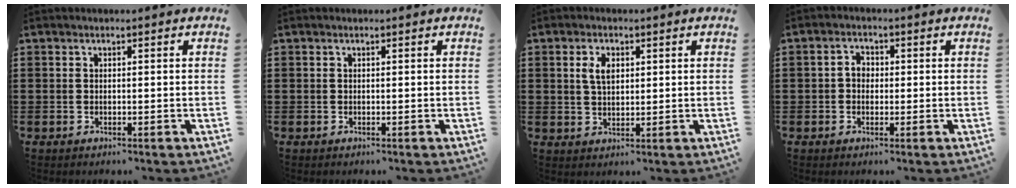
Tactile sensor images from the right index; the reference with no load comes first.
{"total": 0.0}
{"total": 3.5, "force": [1.0, 1.9, 2.7], "torque": [-0.060, 0.010, 0.017]}
{"total": 2.4, "force": [-0.1, 1.7, 1.6], "torque": [-0.034, 0.006, -0.004]}